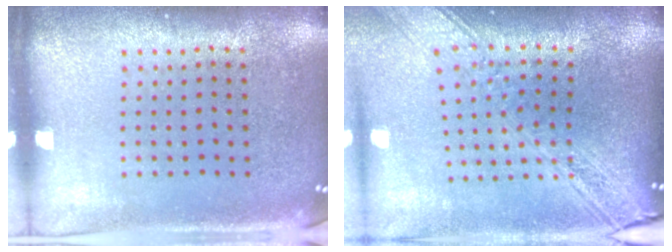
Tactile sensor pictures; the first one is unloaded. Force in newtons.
{"total": 2.9, "press": 2.2, "slide": 1.9}